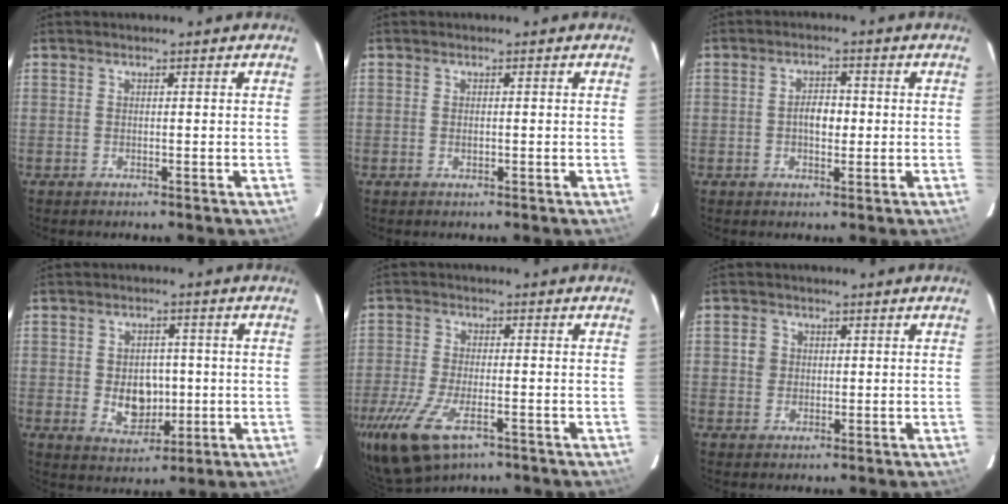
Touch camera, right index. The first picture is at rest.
{"total": 0.7, "force": [-0.1, 0.5, 0.5], "torque": [-0.009, 0.000, -0.001]}
{"total": 3.9, "force": [-0.3, 2.3, 3.1], "torque": [-0.053, 0.008, -0.004]}
{"total": 7.6, "force": [-0.7, 5.7, 5.0], "torque": [-0.094, 0.000, 0.003]}
{"total": 14.3, "force": [-8.2, 6.2, 10.0], "torque": [-0.237, -0.046, -0.148]}
{"total": 3.0, "force": [0.4, 2.9, 0.6], "torque": [-0.005, 0.013, 0.007]}